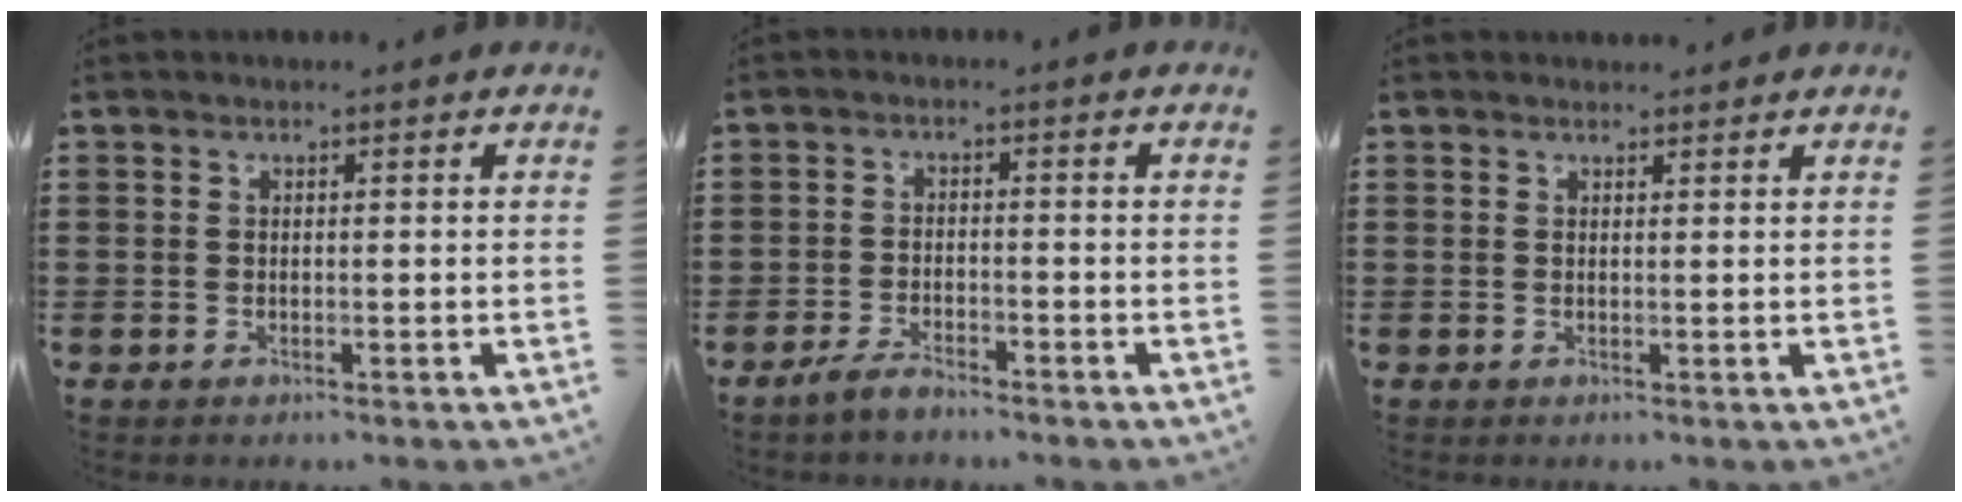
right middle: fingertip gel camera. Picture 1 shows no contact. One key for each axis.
{"total": 2.5, "fx": -2.2, "fy": 0.5, "fz": 1.1, "tx": -0.027, "ty": 0.003, "tz": -0.043}
{"total": 1.0, "fx": 1.0, "fy": 0.2, "fz": 0.0, "tx": 0.007, "ty": -0.002, "tz": 0.017}